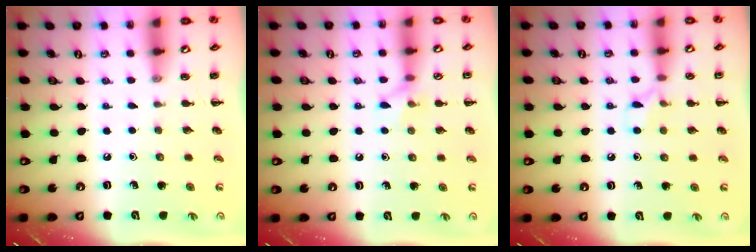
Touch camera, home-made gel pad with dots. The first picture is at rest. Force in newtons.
{"total": 6.4, "press": 6.2, "slide": 1.8}
{"total": 6.3, "press": 6.1, "slide": 1.5}